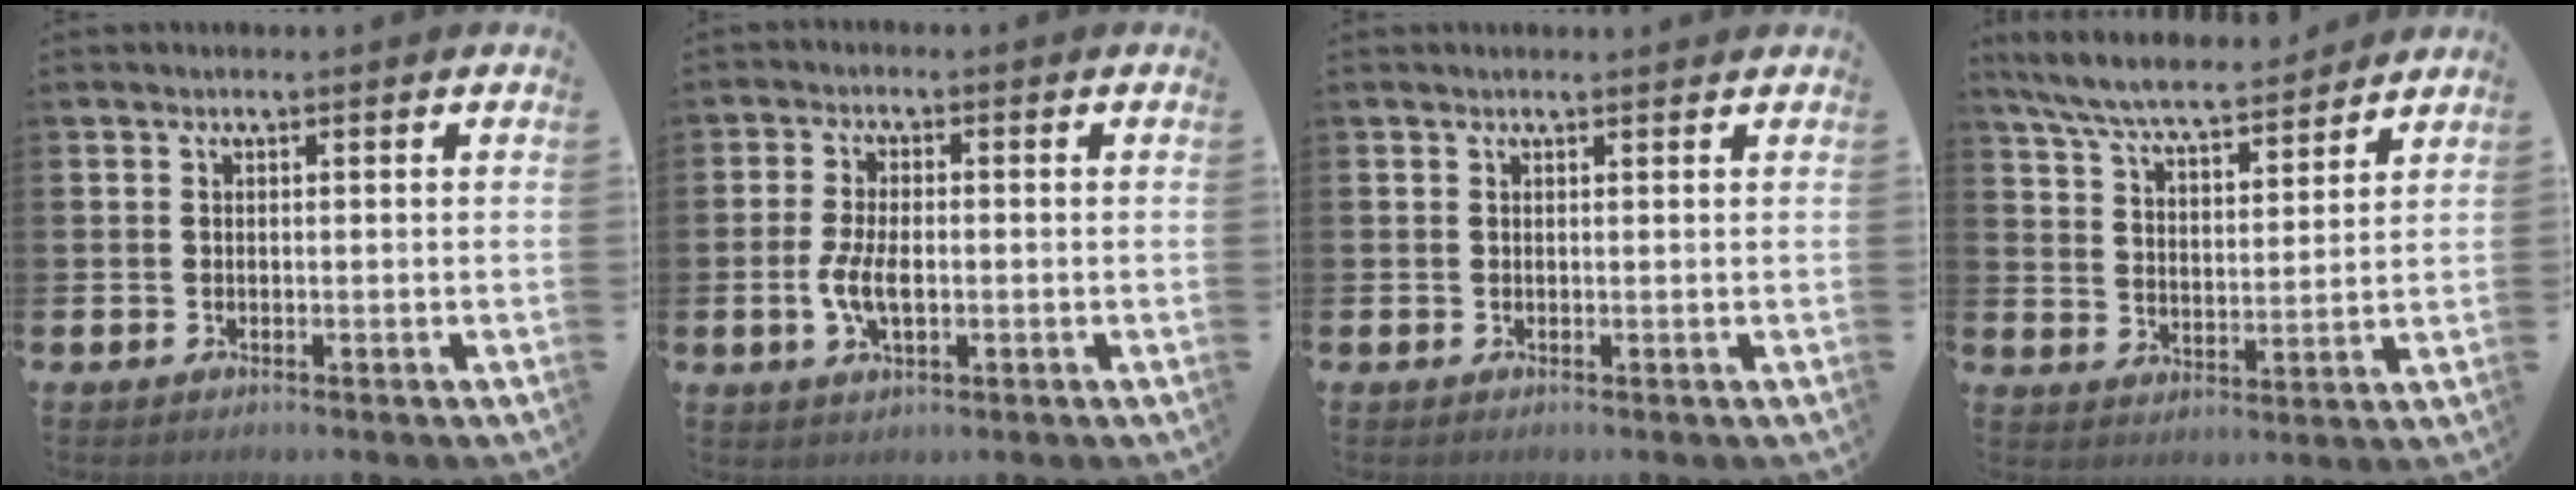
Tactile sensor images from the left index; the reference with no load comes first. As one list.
[{"total": 4.8, "force": [-0.6, 2.3, 4.1], "torque": [-0.073, 0.001, -0.014]}, {"total": 0.5, "force": [0.5, 0.0, 0.1], "torque": [0.007, -0.004, 0.008]}, {"total": 7.4, "force": [6.9, 0.9, 2.4], "torque": [-0.077, -0.042, 0.121]}]